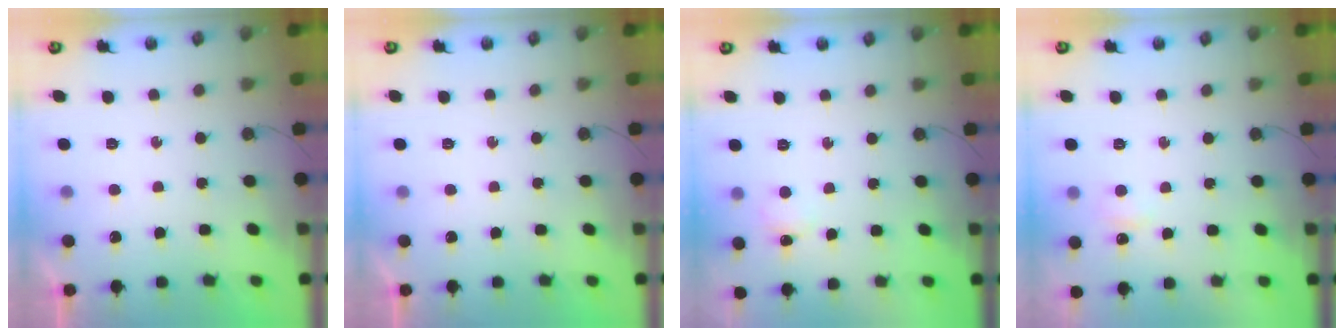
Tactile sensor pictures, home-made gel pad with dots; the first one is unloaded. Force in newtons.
{"total": 0.0}
{"total": 5.2, "press": 5.2, "slide": 0.8}
{"total": 3.3, "press": 3.3, "slide": 0.5}